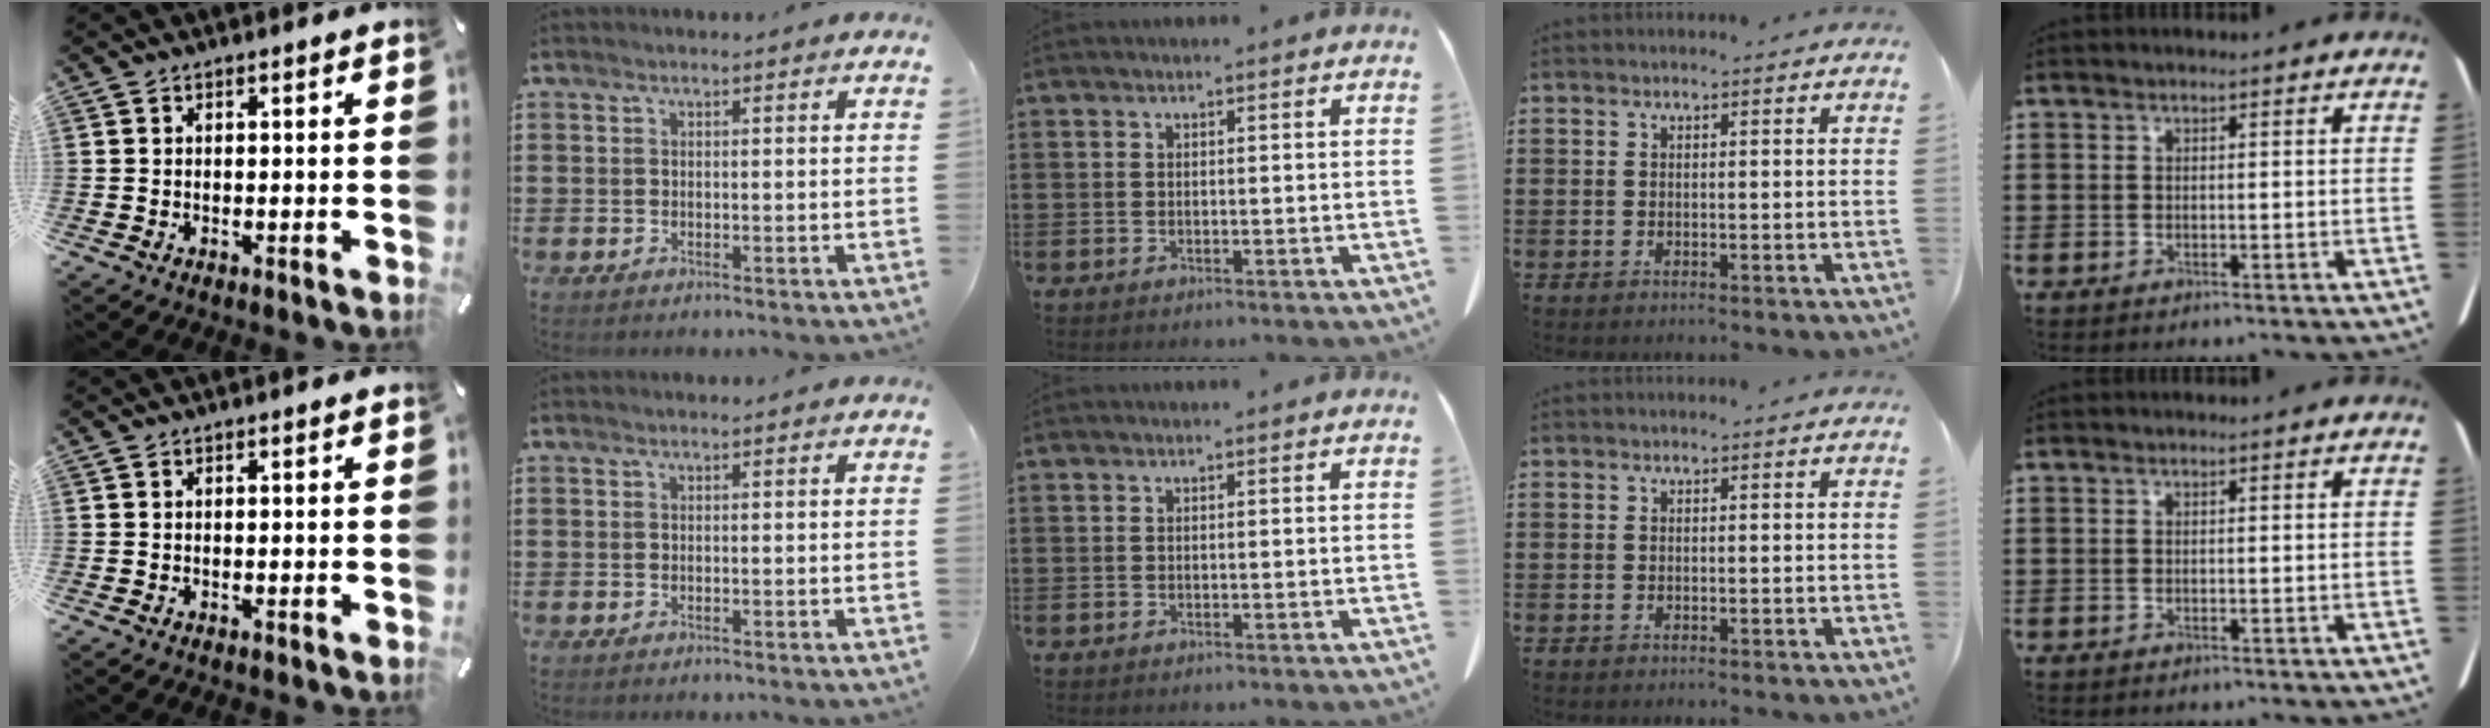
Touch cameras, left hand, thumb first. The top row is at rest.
{}